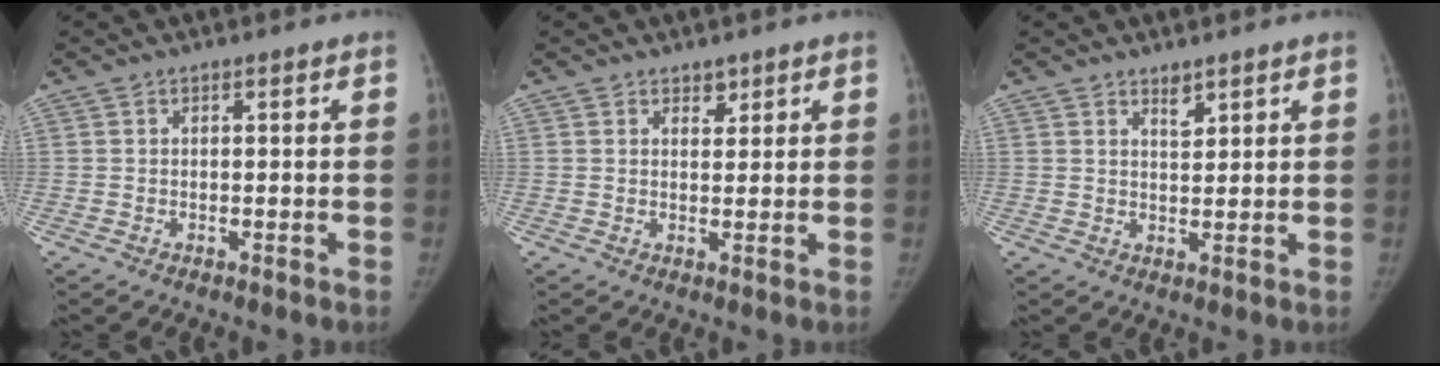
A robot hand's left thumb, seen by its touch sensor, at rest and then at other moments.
{"total": 1.9, "force": [1.4, 1.2, 0.6], "torque": [0.008, -0.009, 0.019]}
{"total": 2.3, "force": [1.7, 0.9, 1.2], "torque": [-0.011, -0.015, 0.033]}